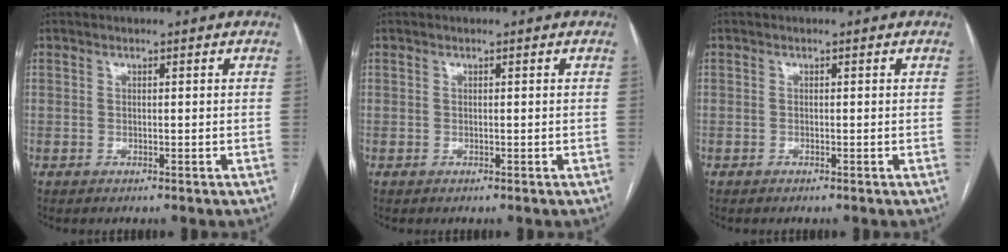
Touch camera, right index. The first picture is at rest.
{"total": 0.0}
{"total": 0.0}